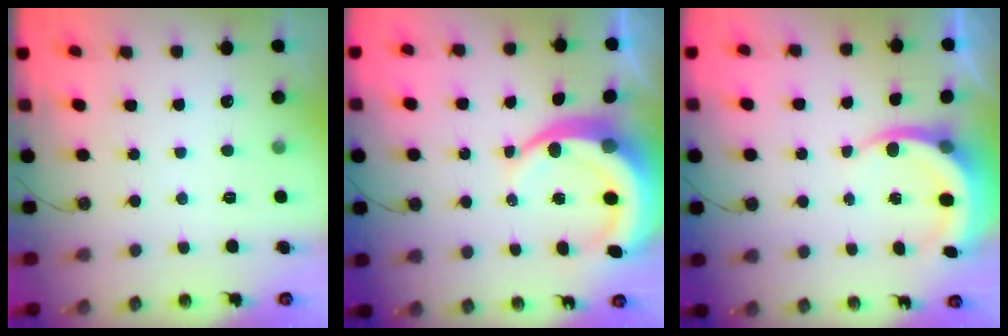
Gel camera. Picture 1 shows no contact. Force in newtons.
{"total": 10.2, "press": 10.1, "slide": 1.4}
{"total": 5.3, "press": 5.3, "slide": 0.5}